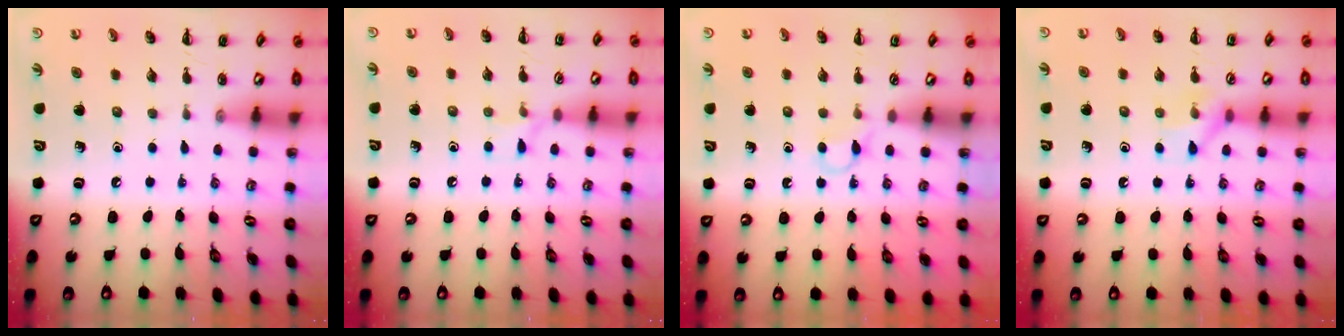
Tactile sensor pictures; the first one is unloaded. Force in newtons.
{"total": 4.8, "press": 4.5, "slide": 1.7}
{"total": 2.8, "press": 2.7, "slide": 0.8}
{"total": 7.2, "press": 7.2, "slide": 0.1}